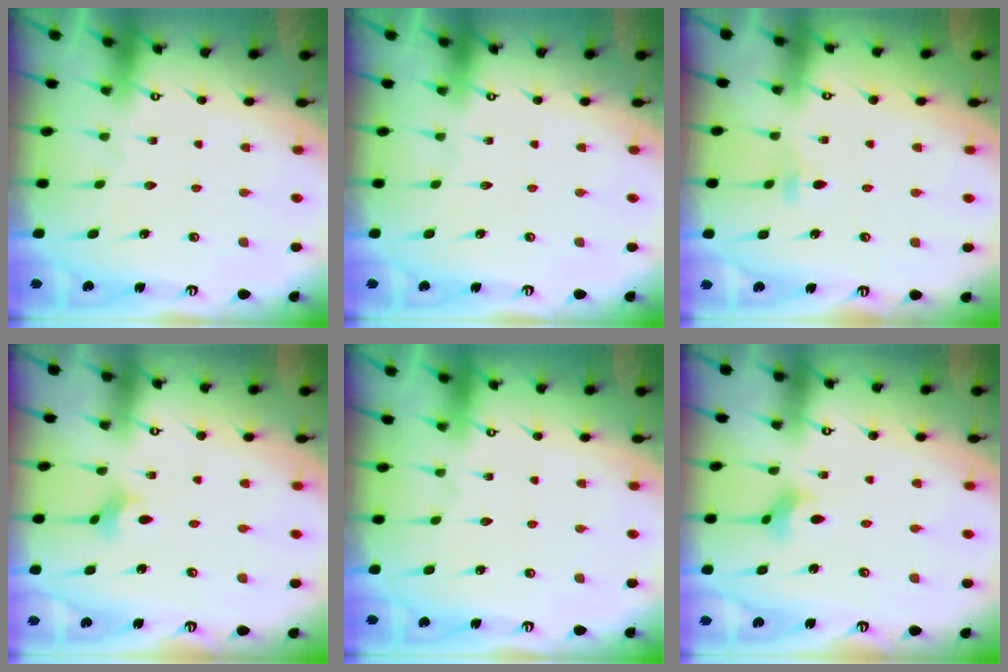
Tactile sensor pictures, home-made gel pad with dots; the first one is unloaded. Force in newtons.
{"total": 0.0}
{"total": 4.2, "press": 4.1, "slide": 0.9}
{"total": 2.7, "press": 2.6, "slide": 0.7}
{"total": 0.0}
{"total": 2.8, "press": 2.8, "slide": 0.1}